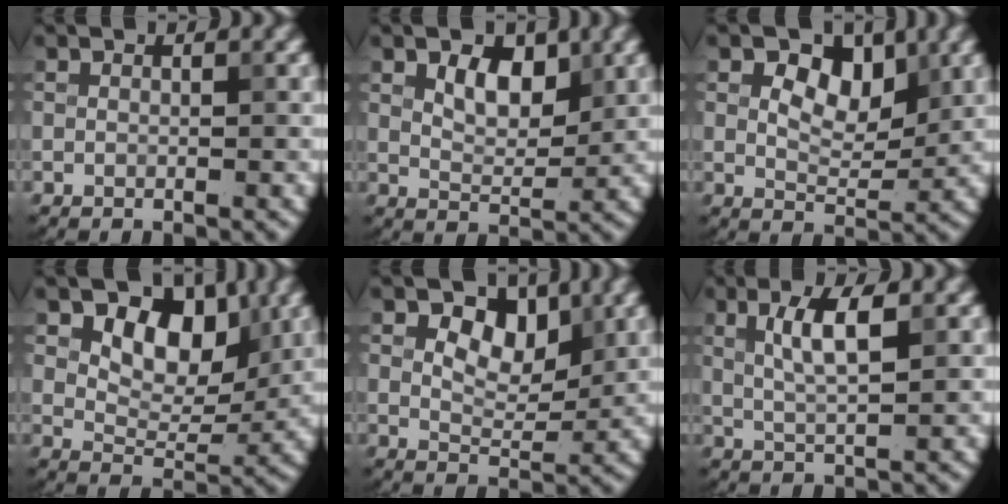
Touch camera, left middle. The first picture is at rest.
{"total": 3.6, "force": [1.6, 2.0, 2.5], "torque": [-0.046, -0.001, 0.026]}
{"total": 5.0, "force": [2.0, 2.9, 3.5], "torque": [-0.045, -0.001, 0.019]}
{"total": 6.1, "force": [2.5, 3.8, 4.0], "torque": [-0.054, -0.008, 0.032]}
{"total": 4.7, "force": [2.0, 2.8, 3.2], "torque": [-0.041, -0.003, 0.022]}
{"total": 3.9, "force": [1.2, 0.9, 3.5], "torque": [-0.067, 0.002, 0.023]}